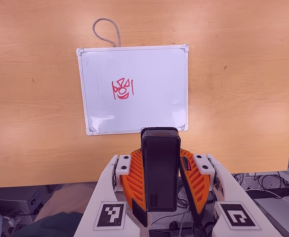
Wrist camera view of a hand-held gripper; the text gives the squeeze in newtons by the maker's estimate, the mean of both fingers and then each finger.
{"total": 6.6, "left": 5.2, "right": 8.1}